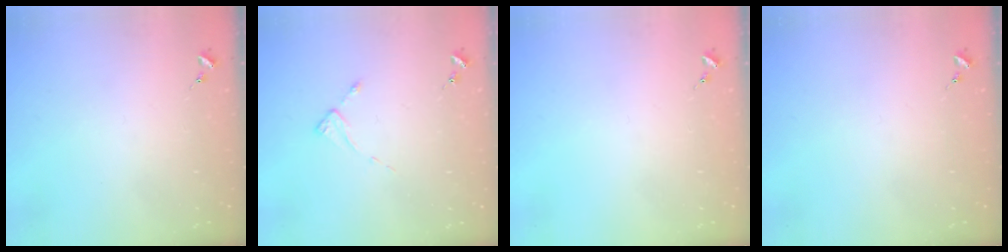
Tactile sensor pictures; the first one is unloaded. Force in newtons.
{"total": 2.6, "press": 2.6, "slide": 0.2}
{"total": 0.0}
{"total": 0.0}